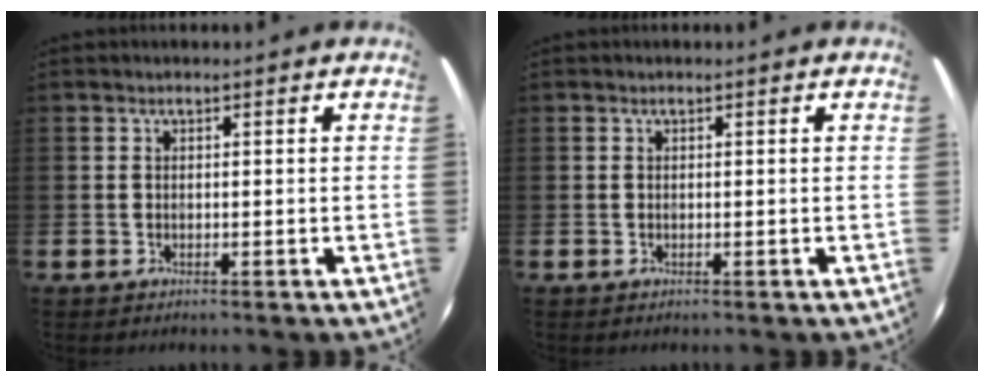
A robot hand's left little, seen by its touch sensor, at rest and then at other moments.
{"total": 0.0}